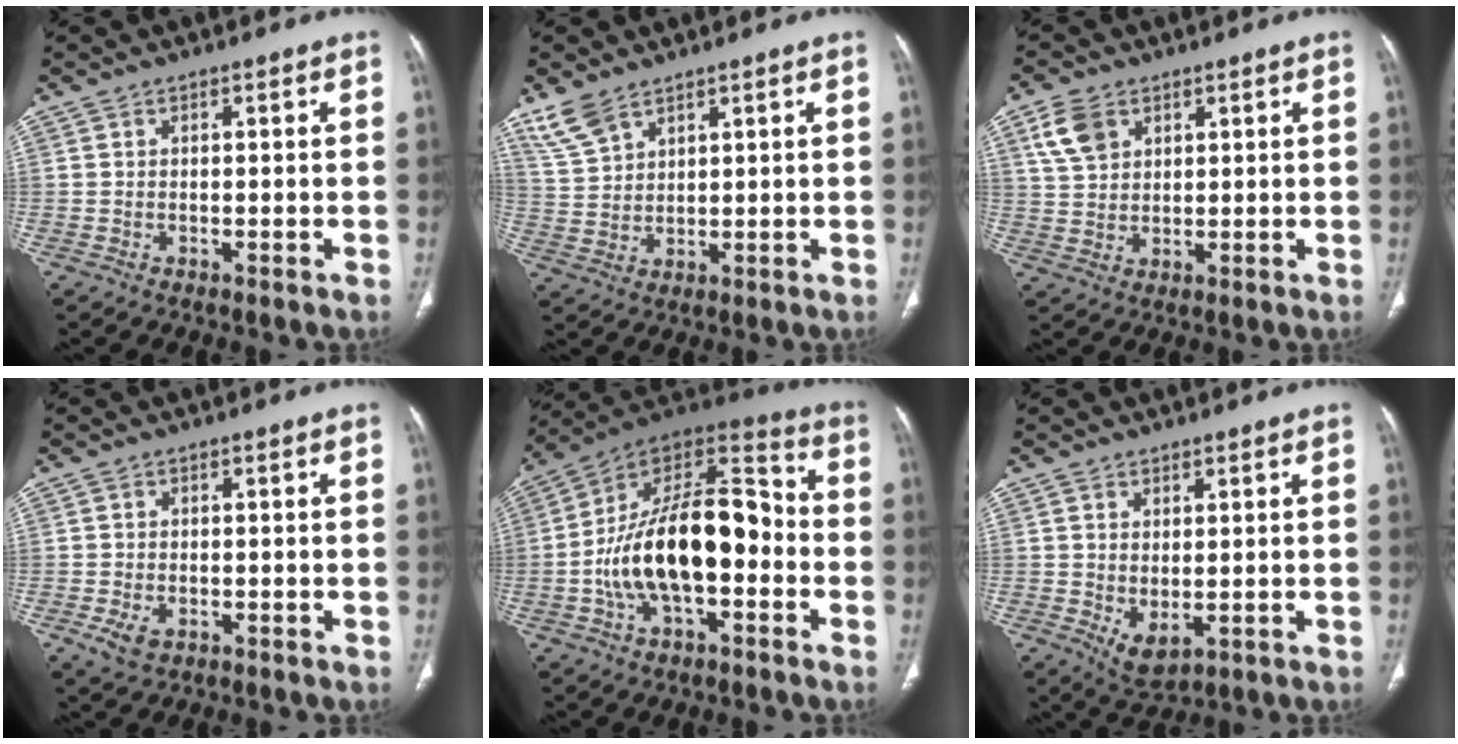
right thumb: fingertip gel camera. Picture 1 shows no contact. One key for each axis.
{"total": 6.3, "fx": 4.8, "fy": 2.9, "fz": 2.9, "tx": -0.057, "ty": -0.011, "tz": 0.109}
{"total": 6.8, "fx": 3.4, "fy": 4.6, "fz": 3.7, "tx": -0.060, "ty": -0.007, "tz": 0.071}
{"total": 3.6, "fx": -1.3, "fy": 2.3, "fz": 2.4, "tx": -0.050, "ty": -0.003, "tz": -0.018}
{"total": 22.3, "fx": -3.7, "fy": 11.2, "fz": 19.0, "tx": -0.310, "ty": 0.053, "tz": -0.063}
{"total": 4.7, "fx": -0.5, "fy": 2.6, "fz": 3.9, "tx": -0.067, "ty": -0.011, "tz": 0.009}